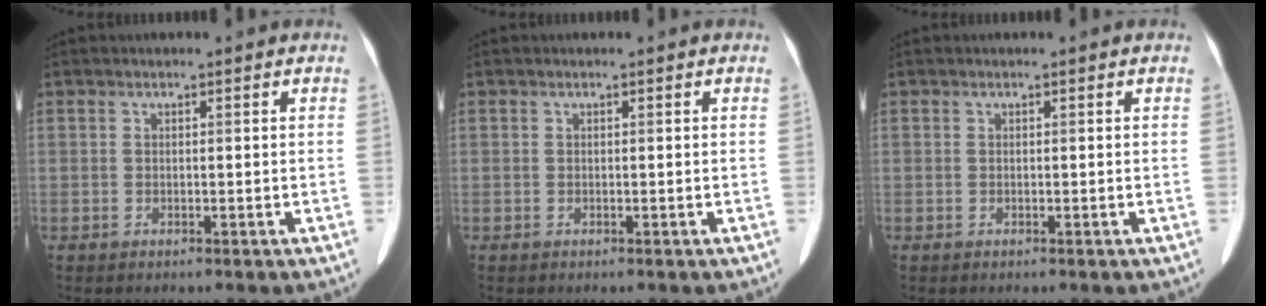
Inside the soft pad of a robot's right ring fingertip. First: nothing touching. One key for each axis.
{"total": 0.0}
{"total": 0.0}